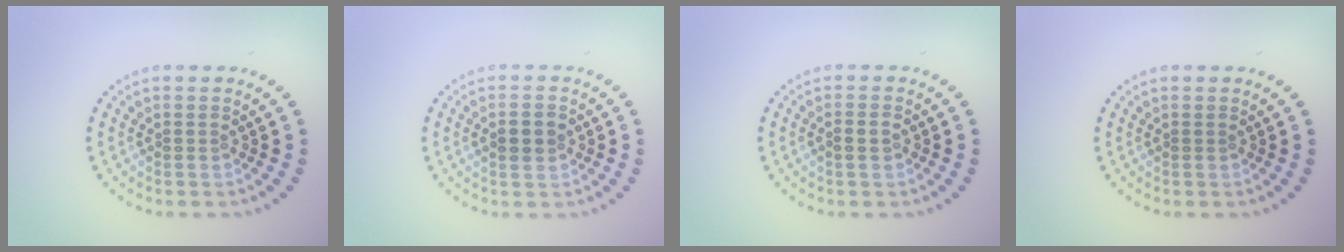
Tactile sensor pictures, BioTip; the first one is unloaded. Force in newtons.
{"total": 2.7, "press": 2.7, "slide": 0.2}
{"total": 1.1, "press": 1.1, "slide": 0.2}
{"total": 0.0}